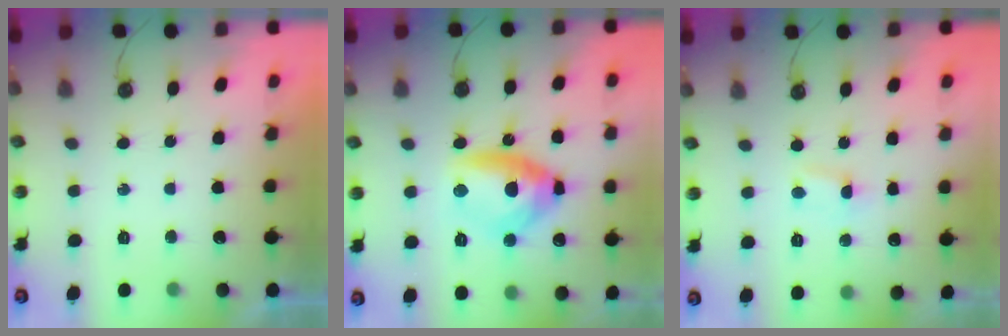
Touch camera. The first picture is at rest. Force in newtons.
{"total": 13.4, "press": 13.4, "slide": 1.4}
{"total": 0.6, "press": 0.6, "slide": 0.1}